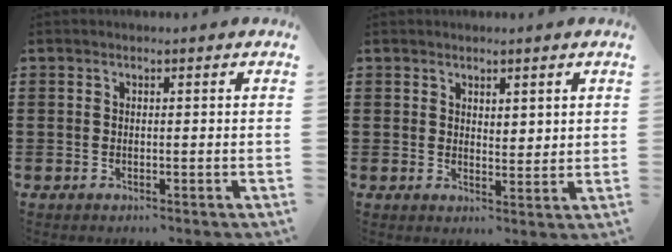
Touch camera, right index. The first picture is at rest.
{"total": 2.2, "force": [1.9, 1.0, 0.3], "torque": [-0.010, 0.006, 0.037]}